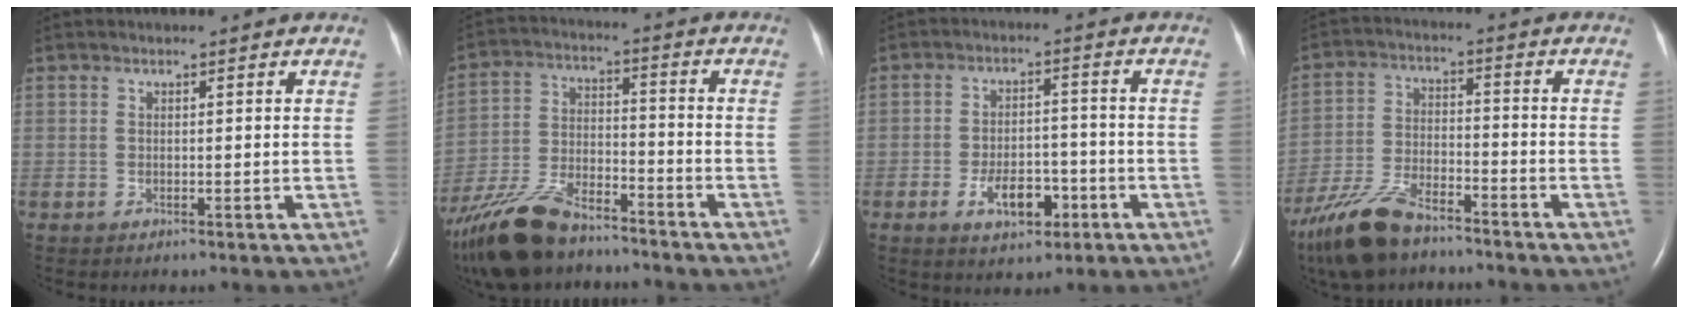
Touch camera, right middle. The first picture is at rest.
{"total": 14.8, "force": [-11.9, 4.8, 7.5], "torque": [-0.163, -0.014, -0.218]}
{"total": 6.8, "force": [-3.1, 3.4, 4.9], "torque": [-0.088, 0.003, -0.048]}
{"total": 11.8, "force": [-9.2, 3.8, 6.4], "torque": [-0.136, -0.017, -0.171]}